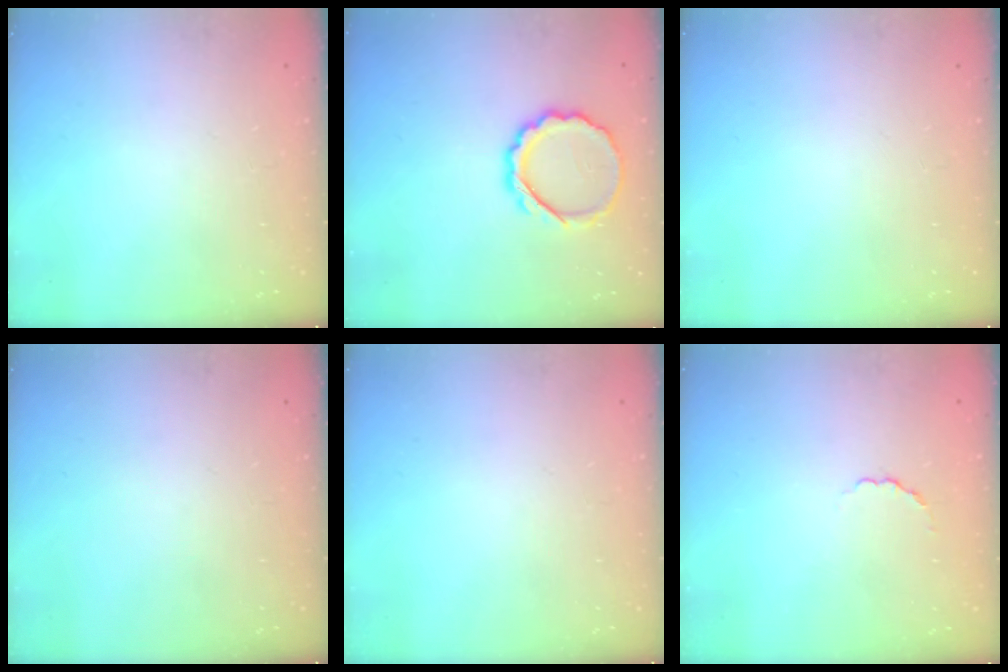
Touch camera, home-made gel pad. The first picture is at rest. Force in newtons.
{"total": 9.9, "press": 9.8, "slide": 1.4}
{"total": 0.0}
{"total": 0.0}
{"total": 0.0}
{"total": 2.5, "press": 2.3, "slide": 0.9}